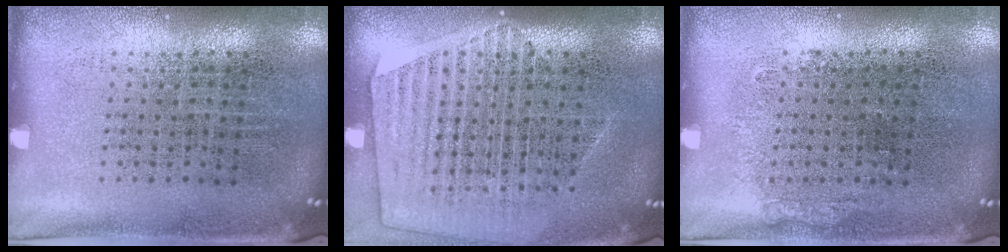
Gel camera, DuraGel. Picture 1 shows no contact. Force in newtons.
{"total": 1.6, "press": 1.4, "slide": 0.6}
{"total": 0.6, "press": 0.5, "slide": 0.2}